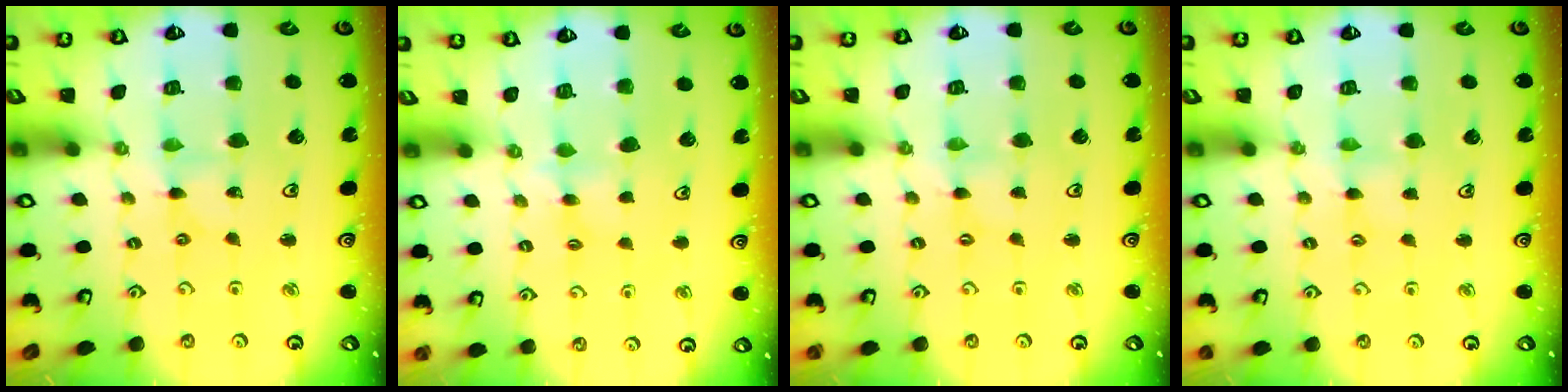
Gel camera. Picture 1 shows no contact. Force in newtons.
{"total": 2.4, "press": 2.4, "slide": 0.4}
{"total": 0.0}
{"total": 2.6, "press": 2.5, "slide": 0.4}